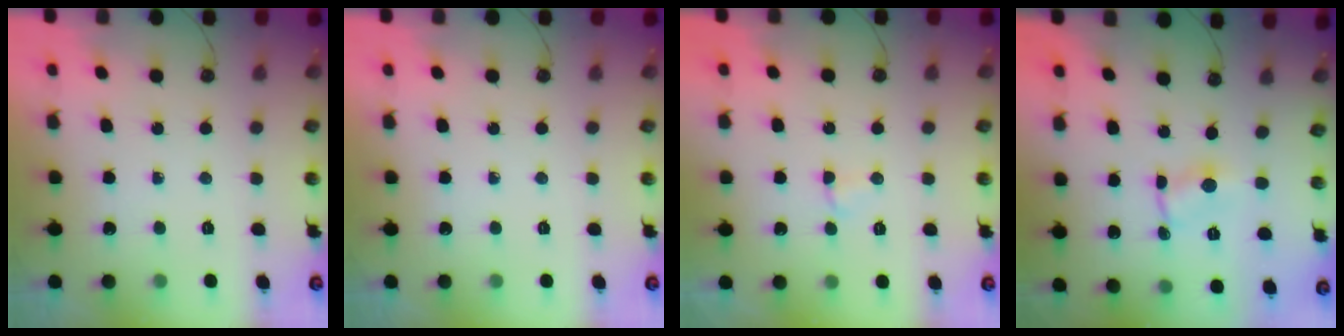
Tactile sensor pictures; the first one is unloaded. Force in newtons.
{"total": 0.0}
{"total": 2.5, "press": 2.4, "slide": 0.7}
{"total": 1.1, "press": 1.1, "slide": 0.2}